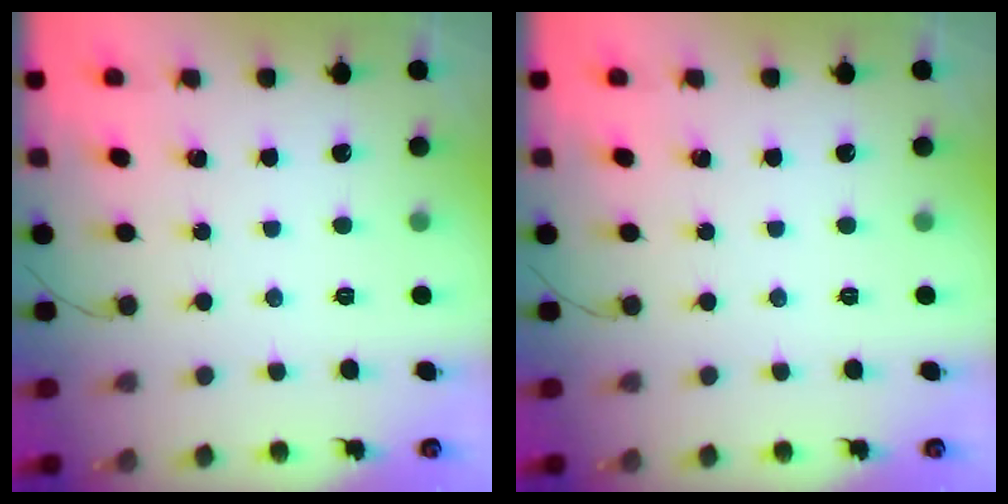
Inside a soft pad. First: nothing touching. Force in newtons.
{"total": 0.0}